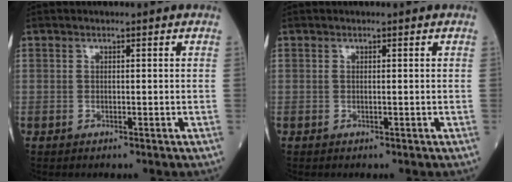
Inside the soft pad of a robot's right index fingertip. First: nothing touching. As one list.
[{"total": 0.0}]